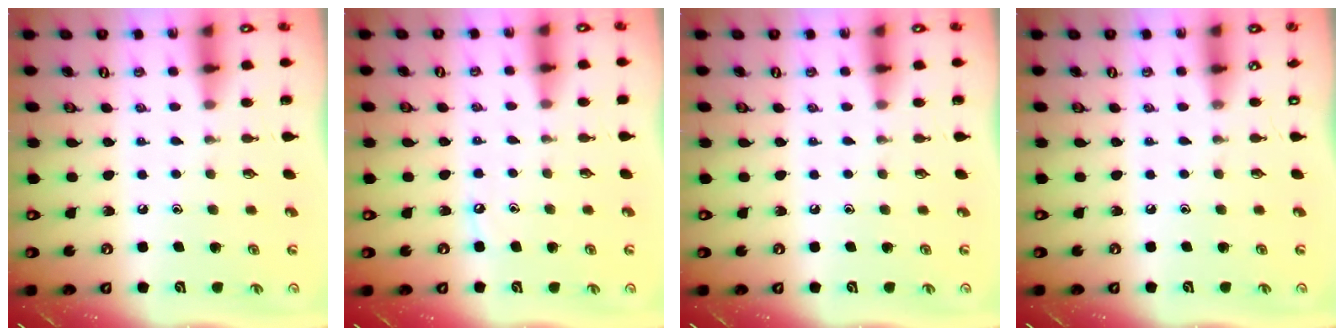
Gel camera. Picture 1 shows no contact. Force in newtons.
{"total": 3.1, "press": 3.0, "slide": 0.4}
{"total": 0.0}
{"total": 0.0}